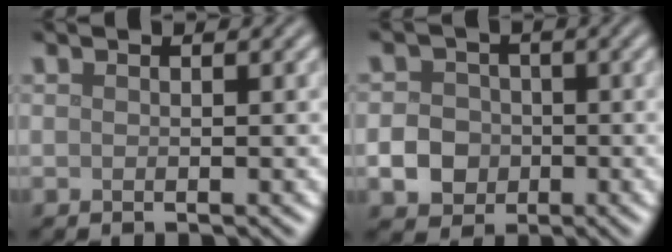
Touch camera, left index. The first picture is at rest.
{"total": 3.4, "force": [-0.8, 3.0, 1.3], "torque": [-0.019, 0.002, -0.019]}